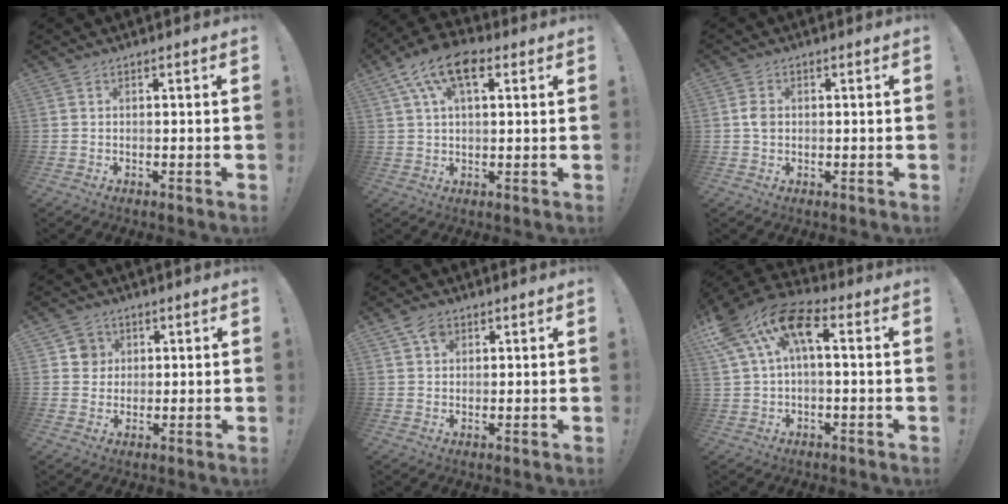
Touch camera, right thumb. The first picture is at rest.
{"total": 12.1, "force": [5.2, 6.5, 8.9], "torque": [-0.156, -0.001, 0.099]}
{"total": 2.5, "force": [-0.1, 1.9, 1.7], "torque": [-0.032, 0.006, -0.002]}
{"total": 5.2, "force": [1.8, 4.8, 0.9], "torque": [-0.005, -0.003, 0.033]}
{"total": 4.3, "force": [2.2, 3.1, 1.9], "torque": [-0.021, -0.008, 0.040]}
{"total": 15.0, "force": [4.0, 7.7, 12.2], "torque": [-0.237, -0.001, 0.068]}